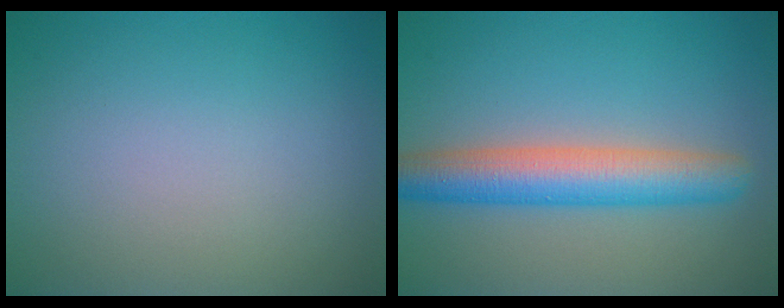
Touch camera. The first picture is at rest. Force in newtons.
{"total": 5.9, "press": 5.9, "slide": 0.1}